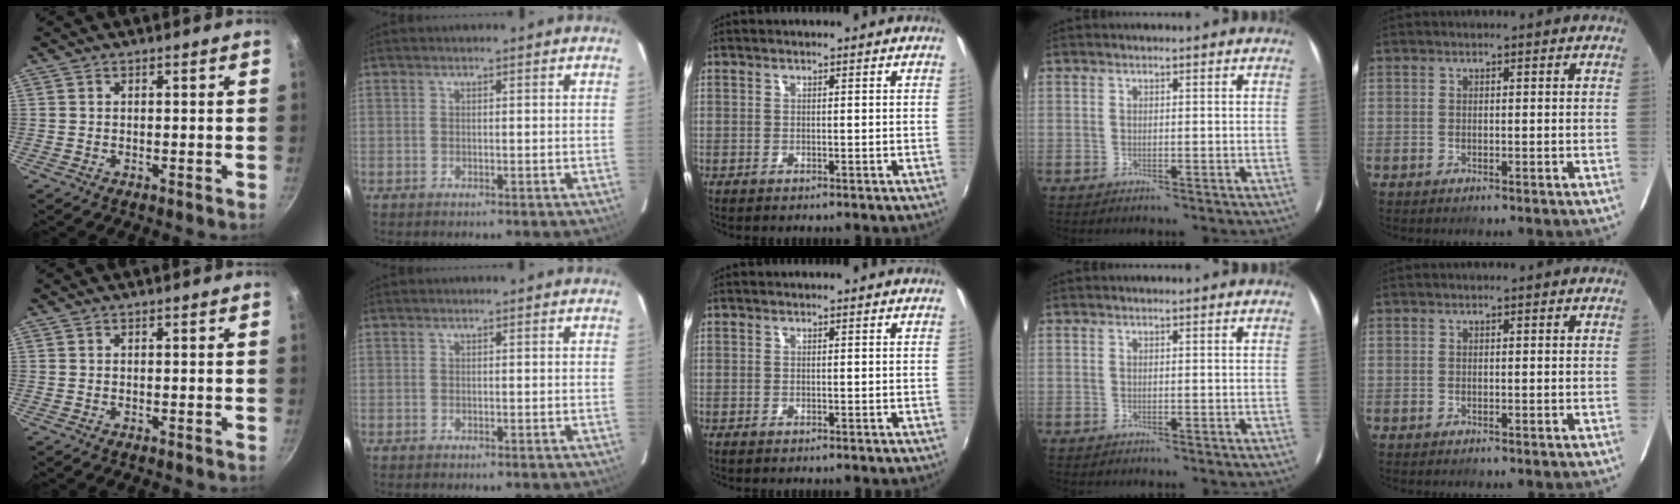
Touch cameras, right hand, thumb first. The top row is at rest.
{}